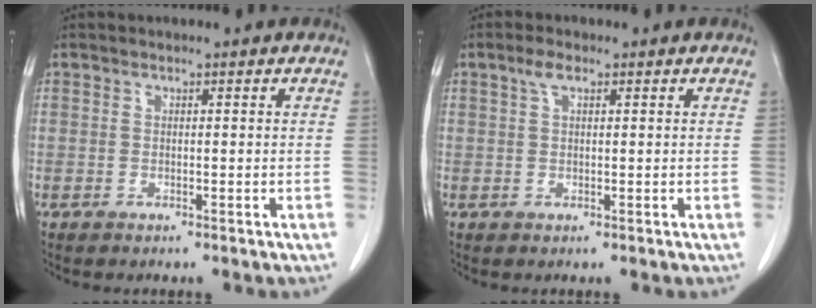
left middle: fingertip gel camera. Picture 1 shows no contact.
{"total": 2.8, "force": [1.6, 1.0, 2.1], "torque": [-0.050, 0.009, 0.033]}